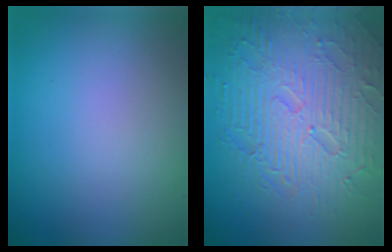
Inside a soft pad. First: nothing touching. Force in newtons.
{"total": 9.0, "press": 6.4, "slide": 6.4}